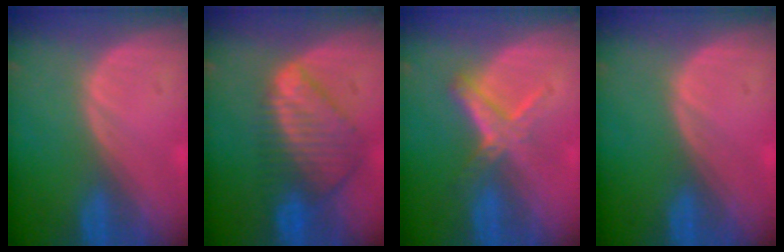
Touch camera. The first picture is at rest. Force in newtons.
{"total": 8.9, "press": 7.7, "slide": 4.6}
{"total": 5.5, "press": 5.4, "slide": 1.3}
{"total": 0.0}